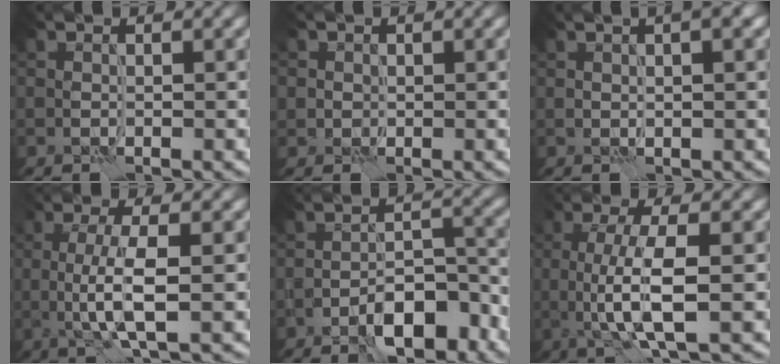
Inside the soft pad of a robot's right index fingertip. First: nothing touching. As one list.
[{"total": 1.2, "force": [0.3, 1.2, 0.1], "torque": [0.005, -0.001, 0.003]}, {"total": 3.1, "force": [1.3, 1.2, 2.5], "torque": [-0.026, 0.007, 0.012]}, {"total": 4.5, "force": [-0.5, 0.8, 4.4], "torque": [-0.086, 0.003, -0.014]}, {"total": 6.1, "force": [-4.1, 2.1, 4.0], "torque": [-0.054, 0.014, -0.064]}, {"total": 5.7, "force": [-0.3, 1.3, 5.6], "torque": [-0.108, -0.002, -0.006]}]